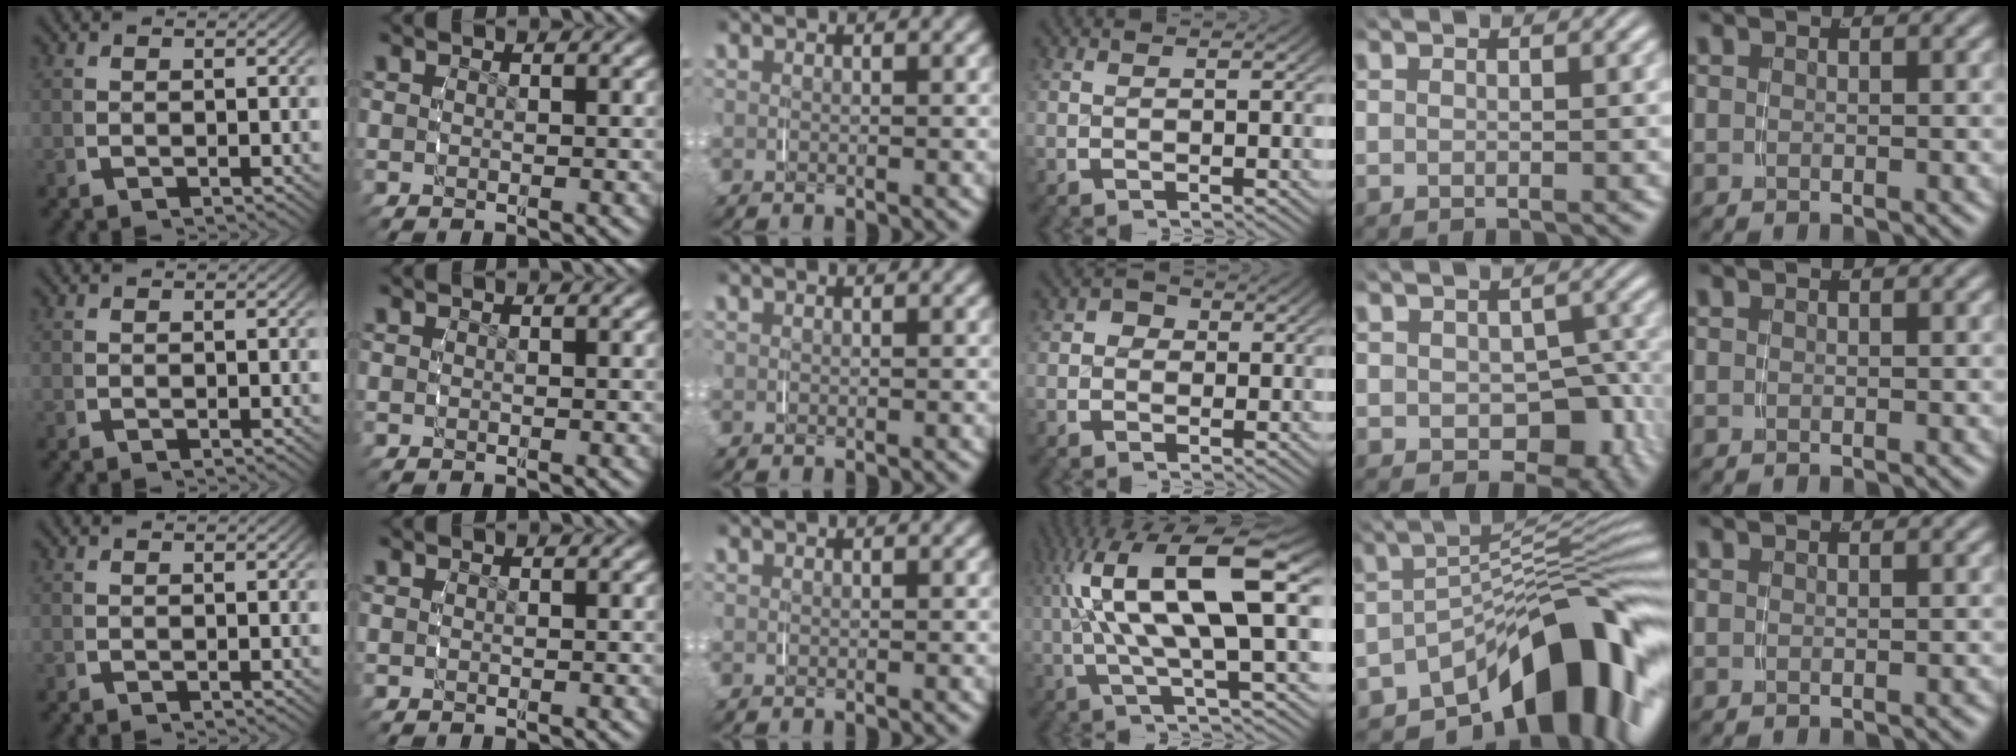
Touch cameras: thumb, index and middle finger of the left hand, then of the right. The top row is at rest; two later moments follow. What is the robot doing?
{"motion": "grasp_and_lifting", "object": "pencil case"}